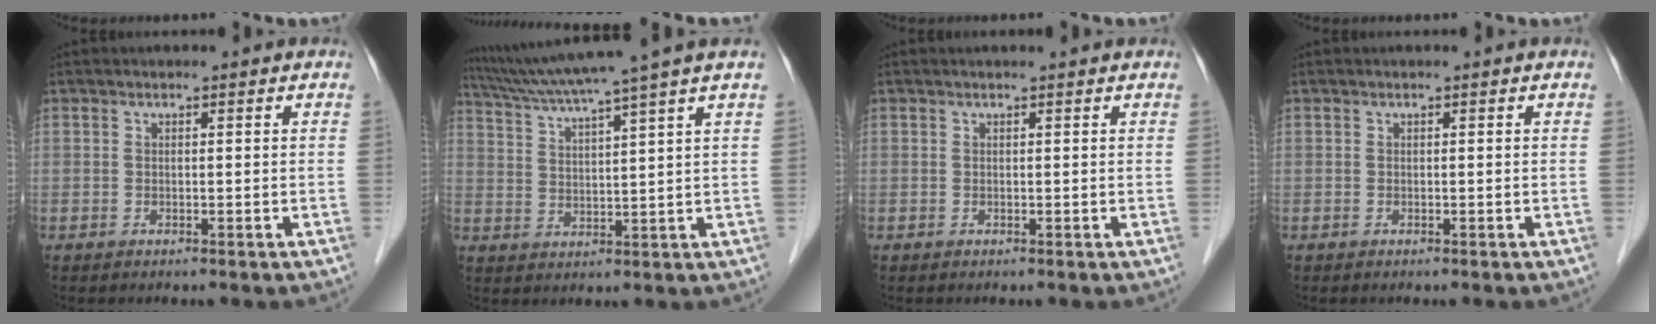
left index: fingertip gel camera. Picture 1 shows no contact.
{"total": 11.8, "force": [9.6, -2.6, 6.2], "torque": [-0.111, 0.003, 0.155]}
{"total": 1.2, "force": [1.1, 0.0, 0.2], "torque": [-0.007, 0.007, 0.015]}
{"total": 0.0}